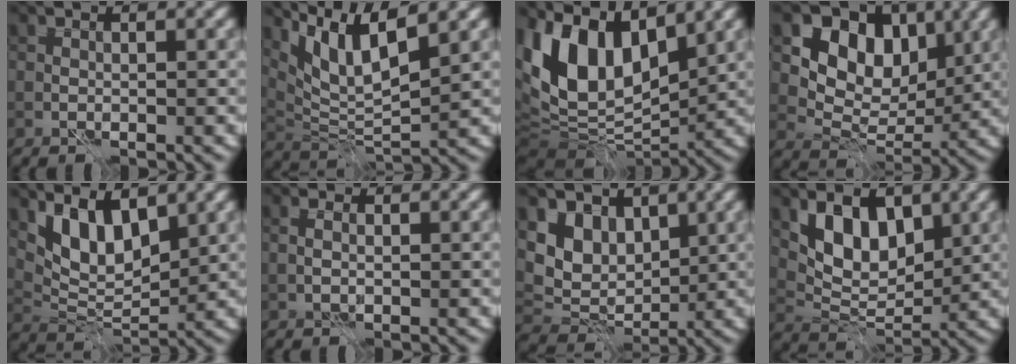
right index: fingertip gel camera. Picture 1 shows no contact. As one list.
[{"total": 7.1, "force": [4.5, 1.9, 5.2], "torque": [-0.105, -0.006, 0.087]}, {"total": 10.2, "force": [3.9, 5.9, 7.3], "torque": [-0.152, -0.001, 0.069]}, {"total": 9.3, "force": [4.1, 6.6, 5.1], "torque": [-0.090, 0.001, 0.055]}, {"total": 5.9, "force": [3.1, 3.0, 4.1], "torque": [-0.079, -0.014, 0.059]}, {"total": 1.3, "force": [0.2, 0.8, 0.9], "torque": [-0.015, -0.001, -0.001]}, {"total": 6.8, "force": [3.1, 5.0, 3.5], "torque": [-0.071, -0.001, 0.051]}, {"total": 5.9, "force": [2.7, 3.7, 3.8], "torque": [-0.070, -0.013, 0.047]}]